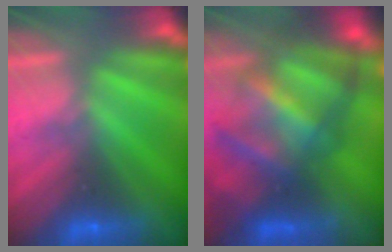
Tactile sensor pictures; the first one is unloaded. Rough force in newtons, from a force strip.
{"total": 7.6}